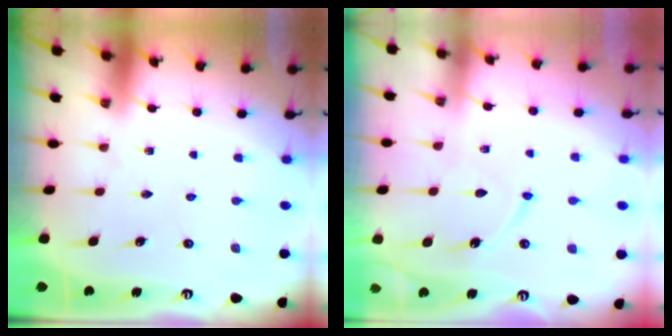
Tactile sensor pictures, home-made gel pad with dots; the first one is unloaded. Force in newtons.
{"total": 8.0, "press": 8.0, "slide": 0.8}